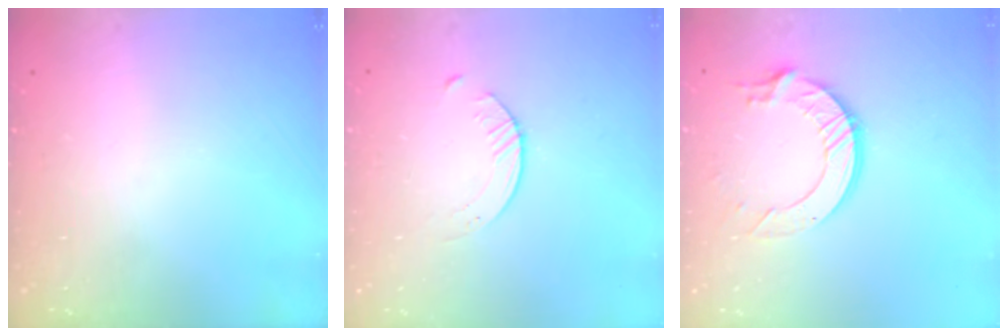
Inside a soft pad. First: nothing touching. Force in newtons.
{"total": 2.1, "press": 2.0, "slide": 0.3}
{"total": 11.8, "press": 11.8, "slide": 1.1}